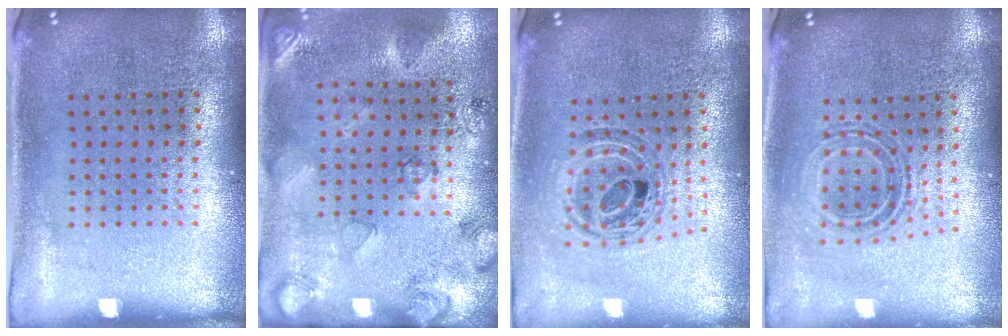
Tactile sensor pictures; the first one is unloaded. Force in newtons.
{"total": 2.6, "press": 1.8, "slide": 1.9}
{"total": 0.9, "press": 0.9, "slide": 0.2}
{"total": 0.8, "press": 0.8, "slide": 0.3}